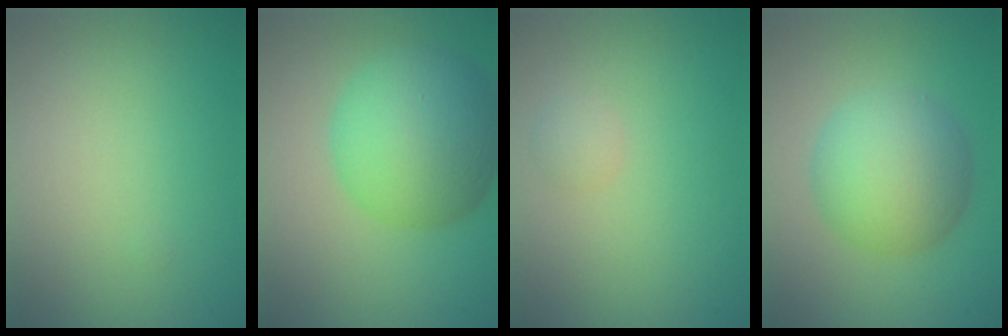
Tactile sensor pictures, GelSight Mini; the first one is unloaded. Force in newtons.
{"total": 9.1, "press": 9.1, "slide": 0.1}
{"total": 1.0, "press": 1.0, "slide": 0.1}
{"total": 7.0, "press": 7.0, "slide": 0.1}